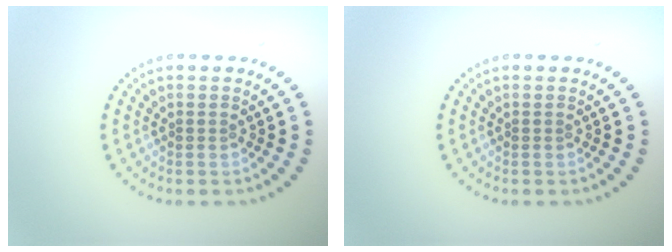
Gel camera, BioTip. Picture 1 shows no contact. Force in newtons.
{"total": 0.0}